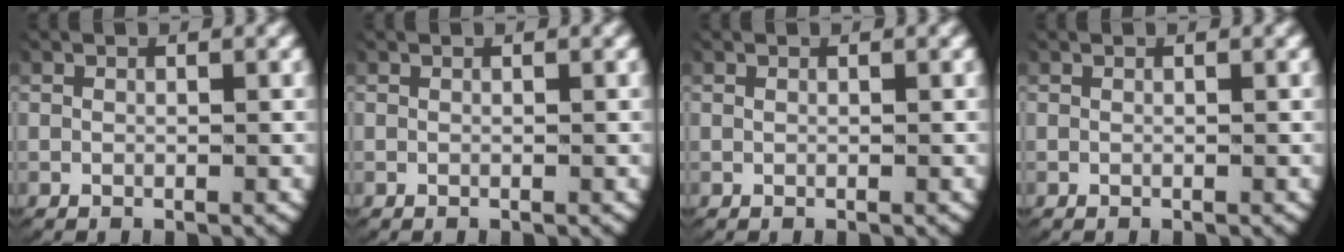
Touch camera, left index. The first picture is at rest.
{"total": 0.0}
{"total": 0.0}
{"total": 0.0}